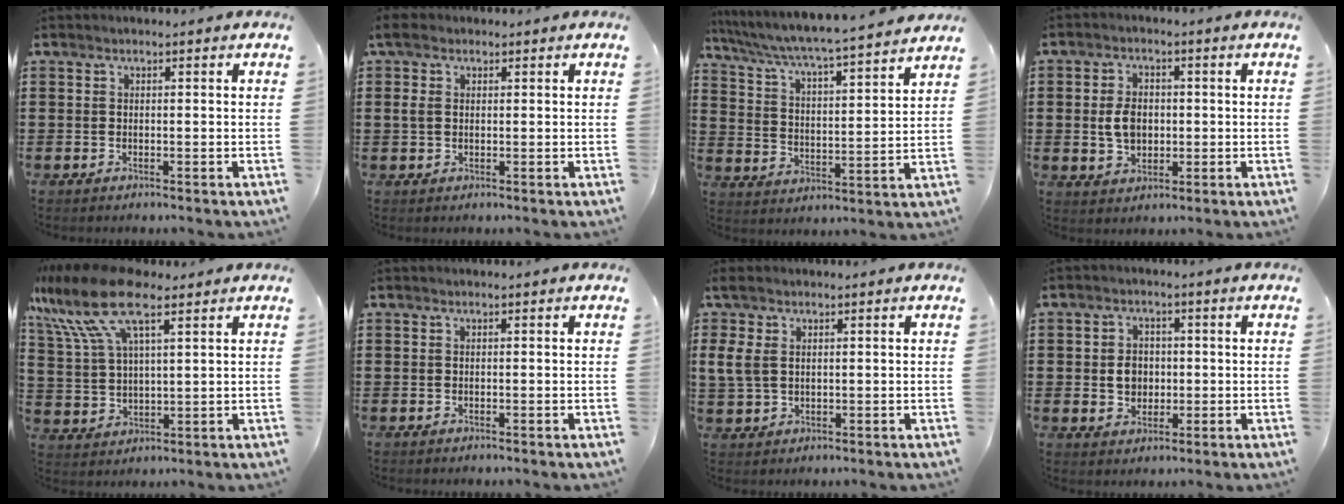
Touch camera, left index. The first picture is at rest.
{"total": 3.2, "force": [0.8, 2.0, 2.3], "torque": [-0.064, 0.004, 0.008]}
{"total": 4.4, "force": [4.1, -0.6, 1.5], "torque": [-0.053, -0.039, 0.058]}
{"total": 5.0, "force": [-0.1, 3.4, 3.7], "torque": [-0.074, 0.005, -0.006]}
{"total": 13.9, "force": [8.3, 5.0, 9.9], "torque": [-0.230, -0.006, 0.145]}
{"total": 0.0}
{"total": 4.0, "force": [1.2, 2.6, 2.7], "torque": [-0.075, 0.006, 0.018]}
{"total": 4.0, "force": [-0.1, 3.3, 2.2], "torque": [-0.044, 0.006, -0.007]}